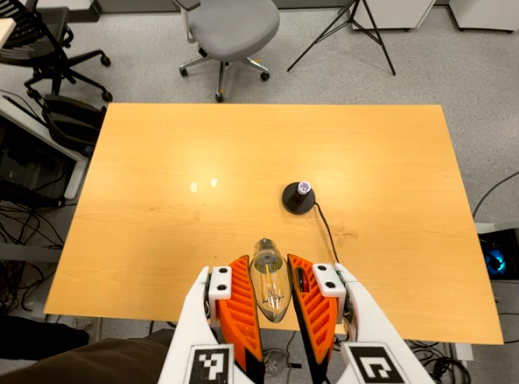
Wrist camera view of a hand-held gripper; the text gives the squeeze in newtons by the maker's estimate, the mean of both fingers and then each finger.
{"total": 11.2, "left": 11.5, "right": 11.0}